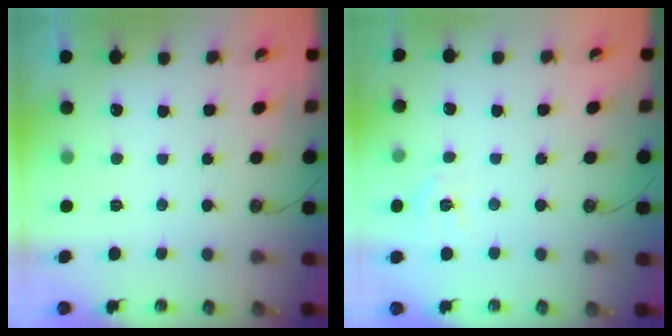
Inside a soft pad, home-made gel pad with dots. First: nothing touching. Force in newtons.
{"total": 5.8, "press": 5.8, "slide": 0.2}